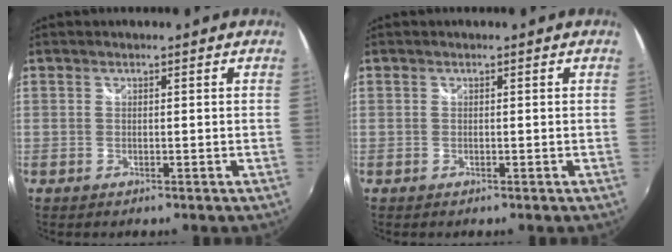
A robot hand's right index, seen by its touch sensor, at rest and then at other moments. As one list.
[{"total": 0.0}]